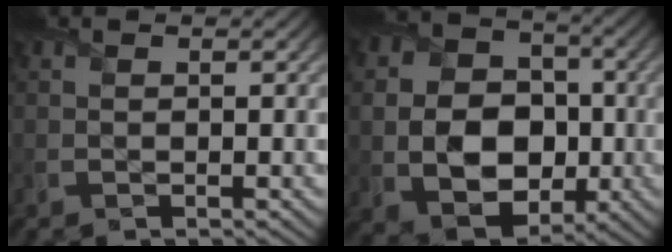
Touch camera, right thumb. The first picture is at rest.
{"total": 11.8, "force": [-1.3, 9.0, 7.5], "torque": [-0.151, -0.017, -0.029]}